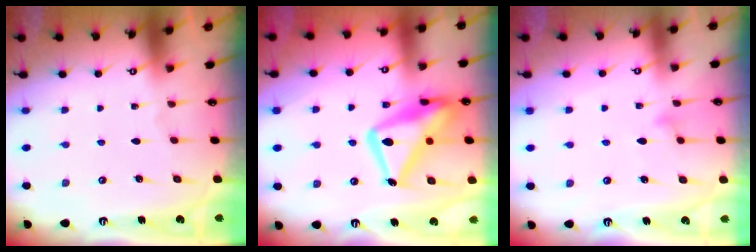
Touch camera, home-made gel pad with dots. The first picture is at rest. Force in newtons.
{"total": 20.2, "press": 20.1, "slide": 1.9}
{"total": 9.1, "press": 9.1, "slide": 0.5}